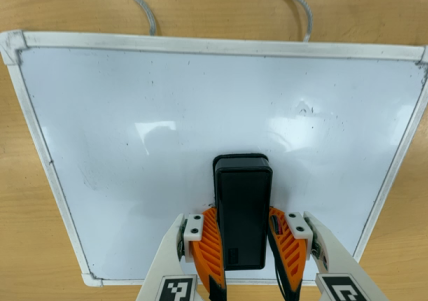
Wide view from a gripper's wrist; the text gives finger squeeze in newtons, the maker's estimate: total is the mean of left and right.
{"total": 14.1, "left": 14.8, "right": 13.4}